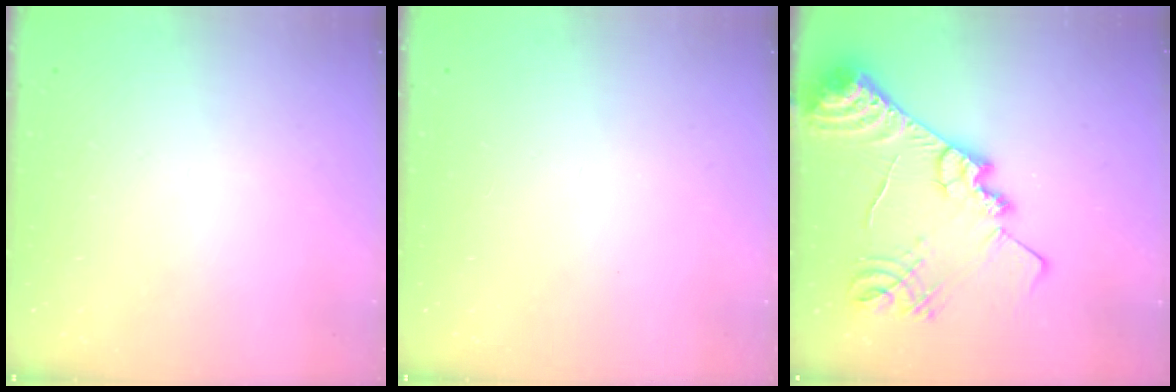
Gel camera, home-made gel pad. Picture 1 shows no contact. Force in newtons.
{"total": 0.0}
{"total": 20.6, "press": 20.5, "slide": 1.9}